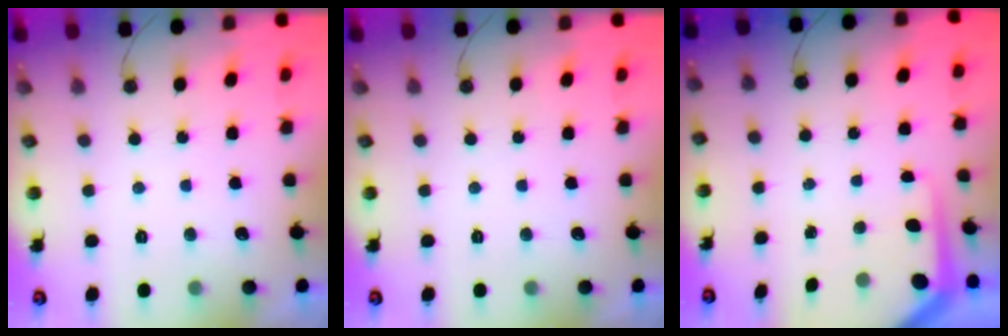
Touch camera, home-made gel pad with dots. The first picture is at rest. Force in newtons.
{"total": 0.0}
{"total": 5.5, "press": 5.5, "slide": 0.5}